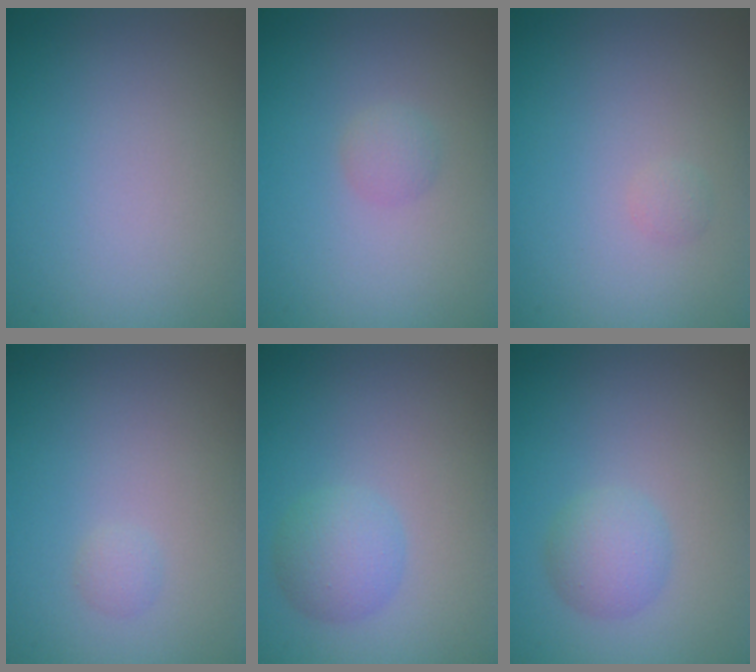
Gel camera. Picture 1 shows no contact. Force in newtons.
{"total": 1.1, "press": 1.1, "slide": 0.0}
{"total": 0.6, "press": 0.6, "slide": 0.0}
{"total": 0.7, "press": 0.7, "slide": 0.0}
{"total": 2.8, "press": 2.8, "slide": 0.1}
{"total": 2.4, "press": 2.4, "slide": 0.1}